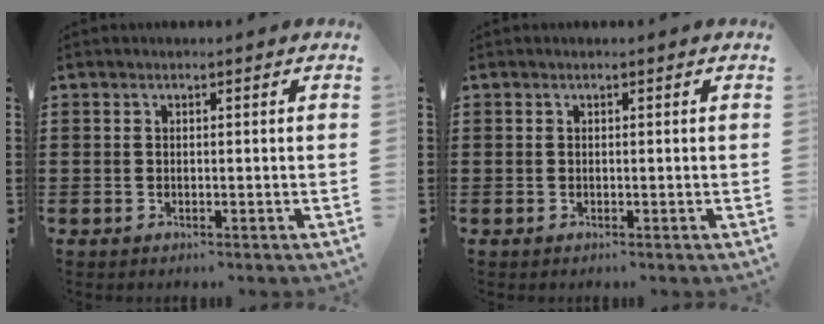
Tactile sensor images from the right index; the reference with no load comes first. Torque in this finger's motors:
{"motor_torque": [-0.33, 0.01, 0.00, -0.01]}